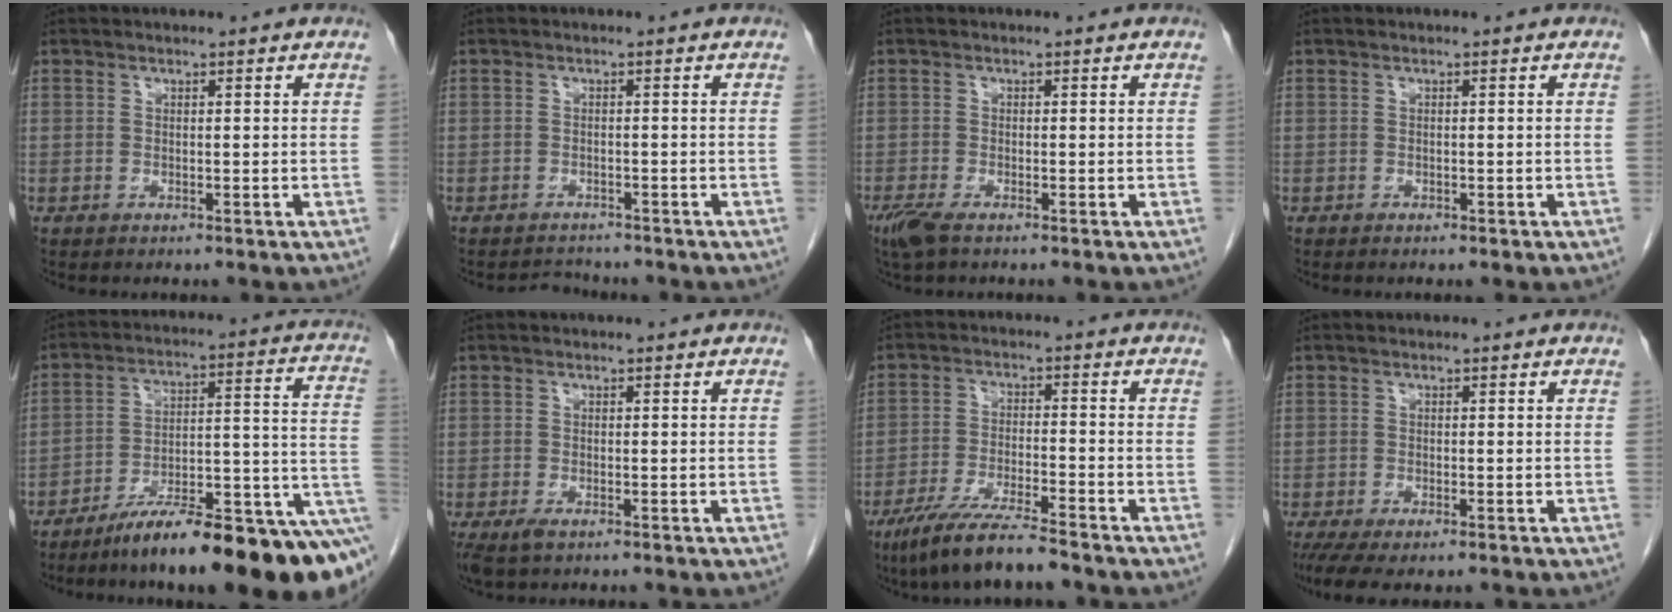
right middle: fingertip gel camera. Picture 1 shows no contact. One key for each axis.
{"total": 2.3, "fx": -2.2, "fy": 0.6, "fz": -0.4, "tx": 0.000, "ty": -0.009, "tz": -0.034}
{"total": 3.1, "fx": -2.1, "fy": 0.8, "fz": 2.2, "tx": -0.052, "ty": -0.010, "tz": -0.040}
{"total": 0.7, "fx": -0.5, "fy": 0.2, "fz": 0.4, "tx": -0.013, "ty": -0.003, "tz": -0.005}
{"total": 21.5, "fx": -13.2, "fy": 2.9, "fz": 16.7, "tx": -0.156, "ty": 0.034, "tz": -0.205}
{"total": 2.6, "fx": -1.6, "fy": 0.9, "fz": 1.8, "tx": -0.040, "ty": -0.009, "tz": -0.026}
{"total": 9.7, "fx": -7.7, "fy": 0.1, "fz": 5.9, "tx": -0.108, "ty": -0.032, "tz": -0.138}
{"total": 6.0, "fx": -4.3, "fy": 1.7, "fz": 3.8, "tx": -0.066, "ty": -0.018, "tz": -0.069}